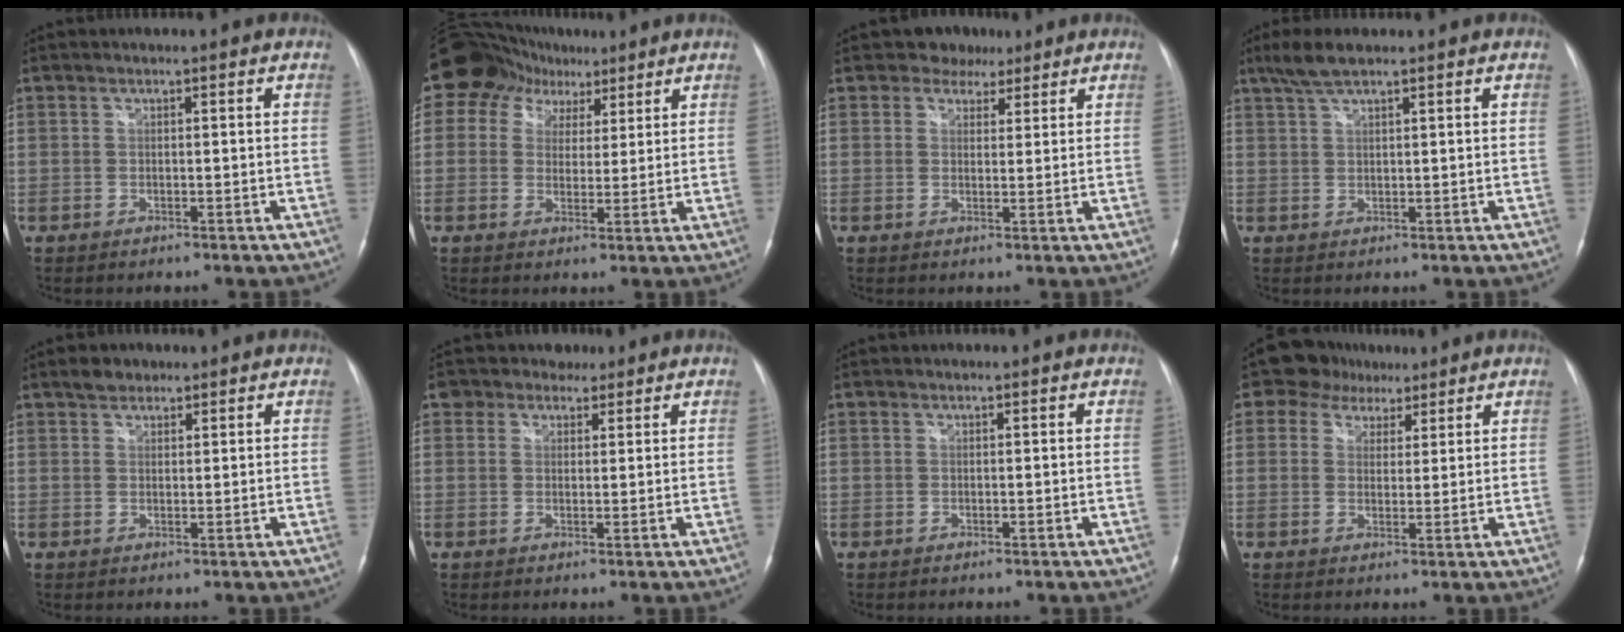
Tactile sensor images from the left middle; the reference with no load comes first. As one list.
[{"total": 9.8, "force": [5.4, 7.7, 2.6], "torque": [-0.044, 0.047, 0.090]}, {"total": 3.9, "force": [2.8, 2.7, 0.3], "torque": [0.001, 0.009, 0.038]}, {"total": 3.9, "force": [2.9, 0.6, 2.5], "torque": [-0.057, 0.011, 0.060]}, {"total": 2.5, "force": [1.8, 1.6, 0.6], "torque": [-0.011, 0.008, 0.029]}, {"total": 4.2, "force": [2.8, 3.0, 0.8], "torque": [-0.015, 0.024, 0.045]}, {"total": 0.0}, {"total": 6.9, "force": [4.5, 5.1, 1.5], "torque": [-0.020, 0.032, 0.073]}]